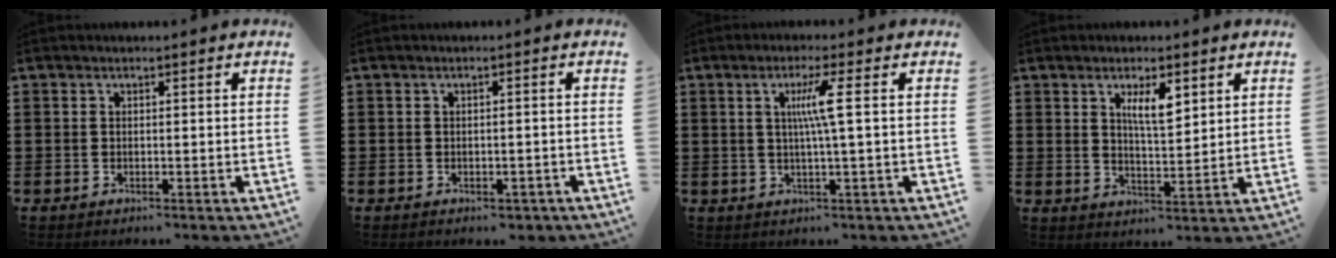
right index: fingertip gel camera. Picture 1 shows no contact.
{"total": 1.2, "force": [-1.1, 0.4, 0.4], "torque": [-0.013, -0.001, -0.022]}
{"total": 5.0, "force": [0.7, -0.6, 4.9], "torque": [-0.093, -0.005, 0.005]}
{"total": 4.7, "force": [2.3, 1.4, 3.8], "torque": [-0.073, 0.002, 0.038]}